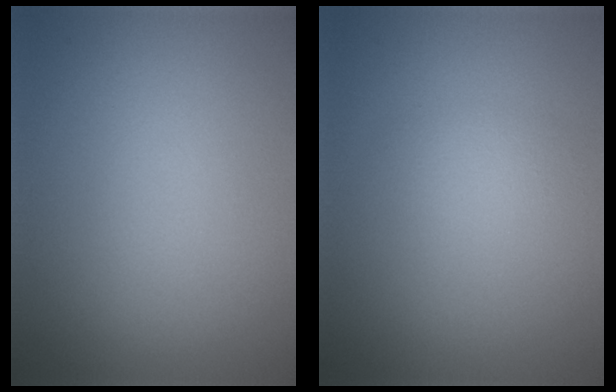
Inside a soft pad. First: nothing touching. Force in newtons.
{"total": 1.4, "press": 1.4, "slide": 0.1}